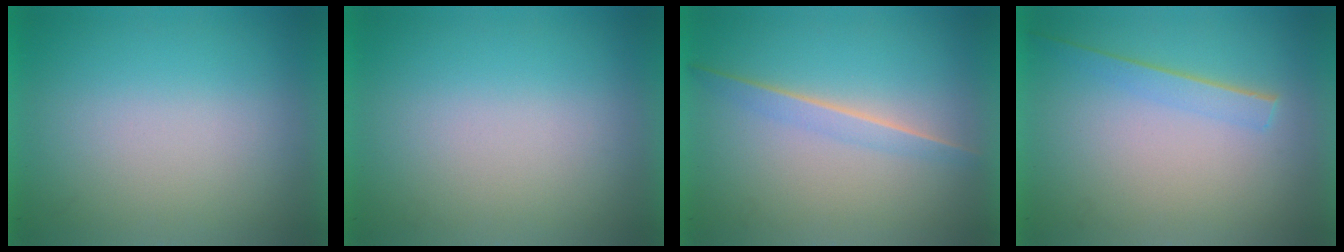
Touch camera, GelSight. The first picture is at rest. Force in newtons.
{"total": 0.0}
{"total": 1.3}
{"total": 1.4}